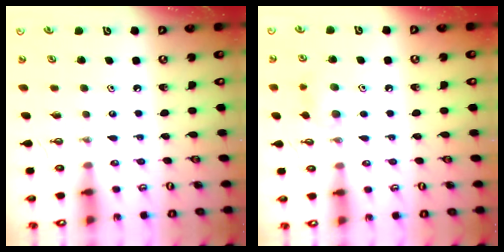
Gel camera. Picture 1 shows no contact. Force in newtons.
{"total": 9.0, "press": 6.3, "slide": 6.5}